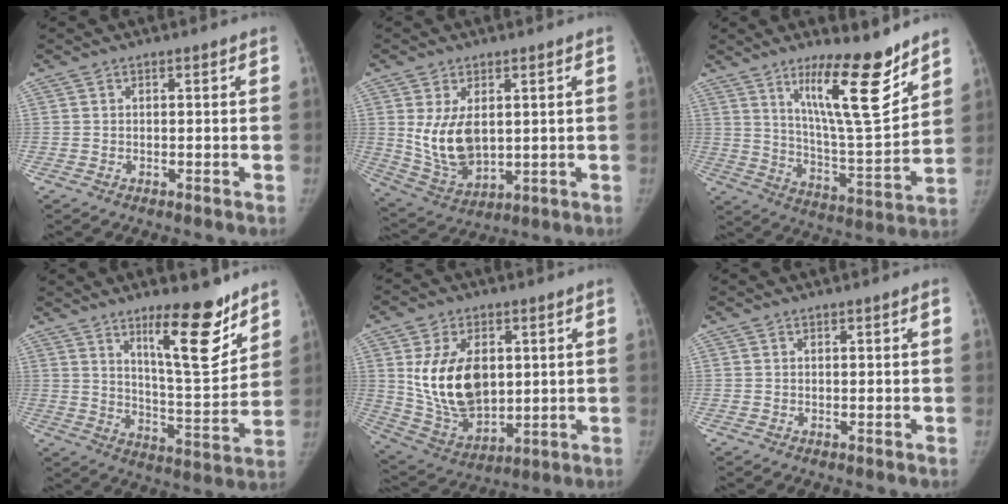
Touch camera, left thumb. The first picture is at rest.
{"total": 10.6, "force": [1.8, 6.4, 8.2], "torque": [-0.138, -0.019, 0.055]}
{"total": 17.1, "force": [11.3, 3.1, 12.4], "torque": [-0.173, -0.090, 0.196]}
{"total": 15.3, "force": [10.1, 3.8, 10.8], "torque": [-0.128, -0.086, 0.167]}
{"total": 16.6, "force": [2.9, 10.7, 12.4], "torque": [-0.189, -0.021, 0.072]}
{"total": 0.8, "force": [0.3, 0.1, 0.7], "torque": [-0.010, 0.001, 0.006]}